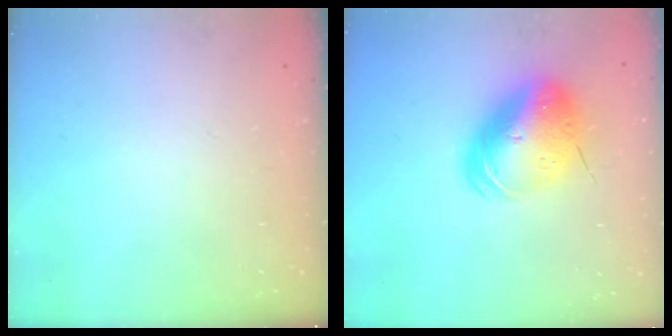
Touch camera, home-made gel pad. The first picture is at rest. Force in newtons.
{"total": 14.7, "press": 14.4, "slide": 2.9}